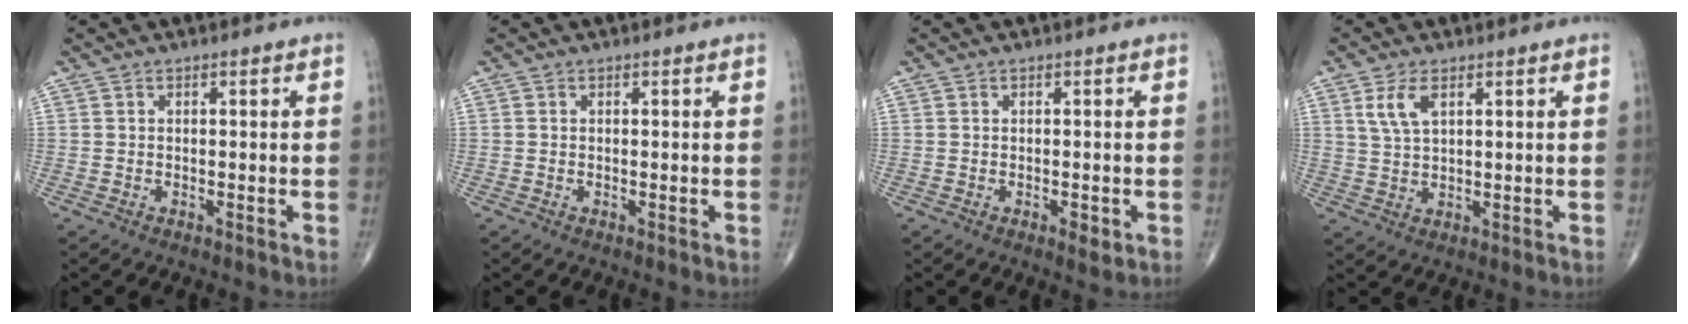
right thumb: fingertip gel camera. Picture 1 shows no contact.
{"total": 0.0}
{"total": 1.8, "force": [-0.6, 0.9, 1.5], "torque": [-0.021, -0.003, -0.007]}
{"total": 5.1, "force": [2.3, 2.3, 3.8], "torque": [-0.077, -0.005, 0.053]}